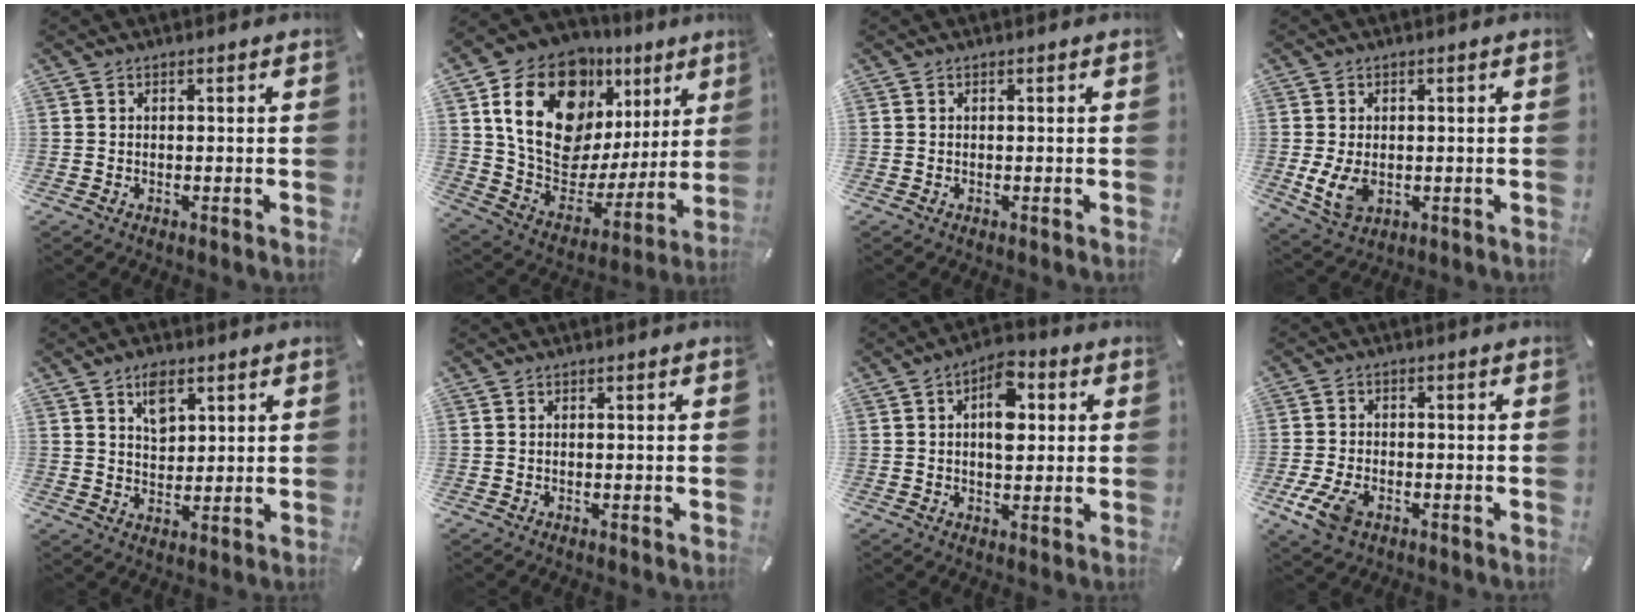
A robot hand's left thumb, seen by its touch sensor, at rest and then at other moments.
{"total": 21.1, "force": [10.6, 14.2, 11.6], "torque": [-0.204, -0.073, 0.189]}
{"total": 0.0}
{"total": 6.1, "force": [-0.4, 4.3, 4.2], "torque": [-0.092, -0.005, -0.007]}
{"total": 6.0, "force": [3.2, 3.9, 3.2], "torque": [-0.042, -0.009, 0.052]}
{"total": 0.0}
{"total": 8.5, "force": [1.9, 5.0, 6.7], "torque": [-0.084, -0.006, 0.027]}
{"total": 6.8, "force": [-3.0, 4.2, 4.4], "torque": [-0.108, 0.005, -0.058]}